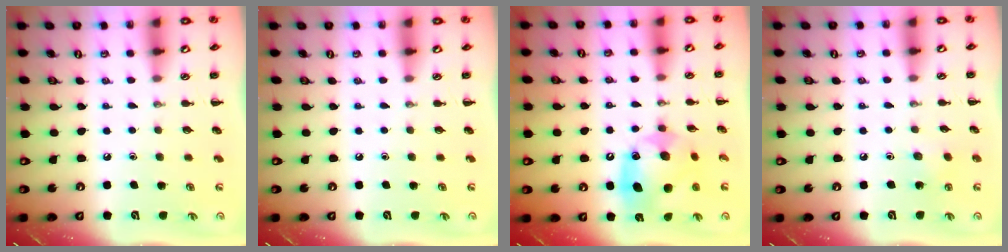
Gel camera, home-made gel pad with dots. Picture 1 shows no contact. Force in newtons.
{"total": 0.0}
{"total": 12.9, "press": 12.8, "slide": 2.1}
{"total": 5.8, "press": 5.7, "slide": 1.3}